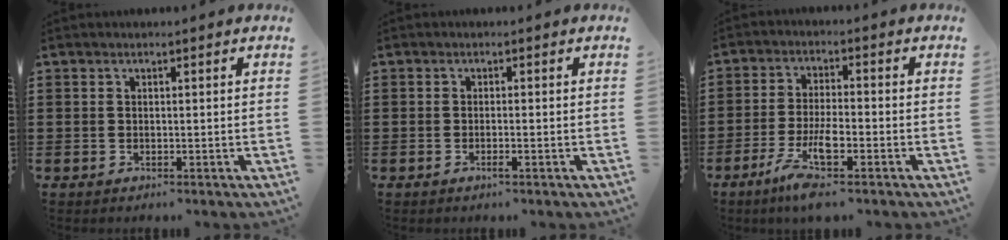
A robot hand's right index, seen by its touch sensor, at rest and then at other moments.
{"total": 1.1, "force": [-0.6, -0.1, 1.0], "torque": [-0.017, -0.006, -0.010]}
{"total": 5.8, "force": [-3.3, 1.1, 4.7], "torque": [-0.112, -0.015, -0.065]}